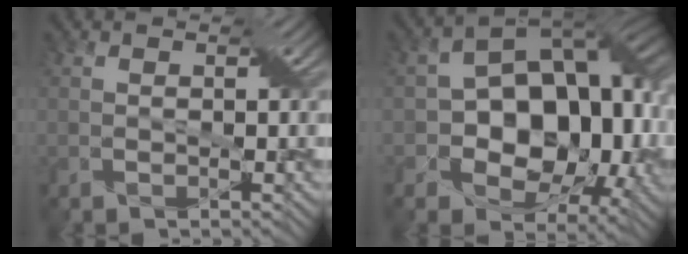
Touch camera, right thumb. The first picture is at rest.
{"total": 17.2, "force": [-1.0, 12.3, 11.9], "torque": [-0.150, -0.014, -0.010]}